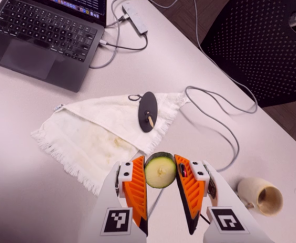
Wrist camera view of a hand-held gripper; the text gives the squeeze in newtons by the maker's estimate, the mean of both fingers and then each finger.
{"total": 10.2, "left": 10.6, "right": 9.8}